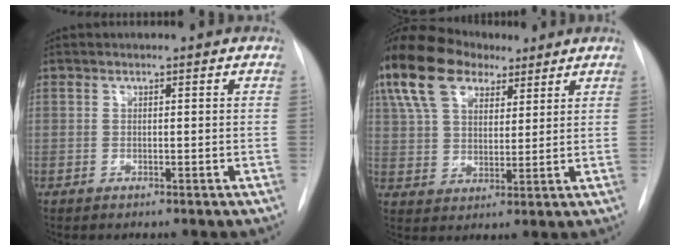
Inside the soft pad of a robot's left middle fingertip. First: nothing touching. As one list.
[{"total": 15.3, "force": [9.7, 8.2, 8.5], "torque": [-0.187, 0.047, 0.178]}]